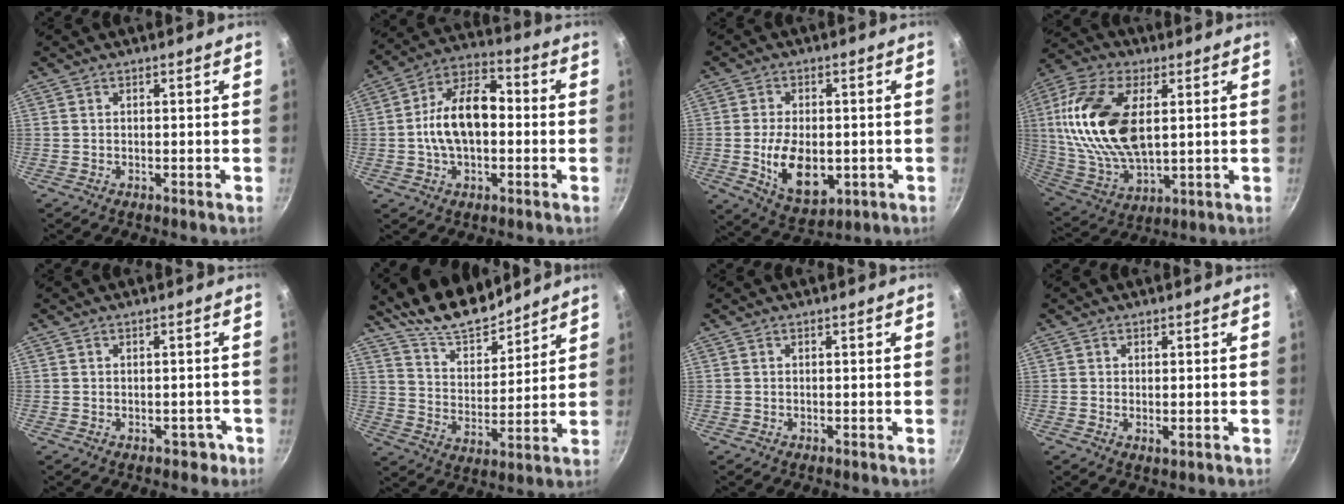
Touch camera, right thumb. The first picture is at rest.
{"total": 13.9, "force": [-0.6, 8.4, 11.1], "torque": [-0.168, 0.040, -0.026]}
{"total": 11.5, "force": [-1.6, 7.1, 9.0], "torque": [-0.140, -0.007, -0.012]}
{"total": 21.2, "force": [4.1, 11.4, 17.5], "torque": [-0.338, -0.005, 0.079]}
{"total": 2.2, "force": [-1.0, 1.7, 1.0], "torque": [0.006, 0.019, 0.001]}
{"total": 12.4, "force": [11.1, 3.8, 4.0], "torque": [-0.042, -0.083, 0.198]}
{"total": 0.0}
{"total": 1.2, "force": [-0.1, 0.4, 1.1], "torque": [-0.023, -0.005, -0.001]}